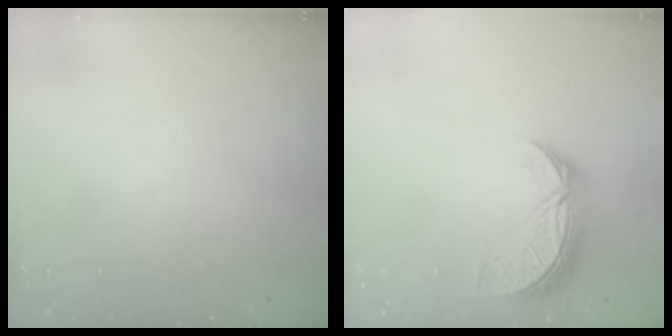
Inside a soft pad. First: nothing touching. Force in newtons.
{"total": 8.2, "press": 8.2, "slide": 0.3}